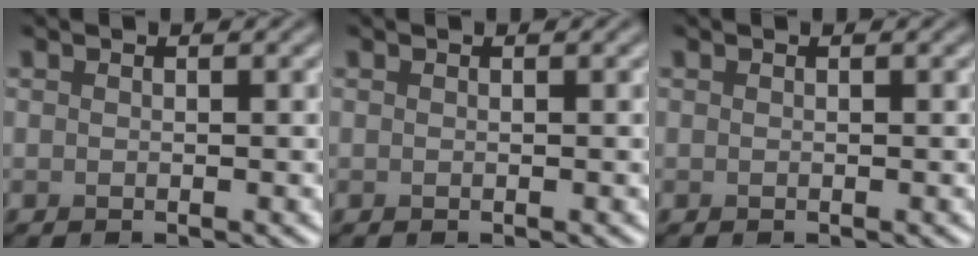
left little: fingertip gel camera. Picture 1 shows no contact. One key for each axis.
{"total": 0.0}
{"total": 0.0}